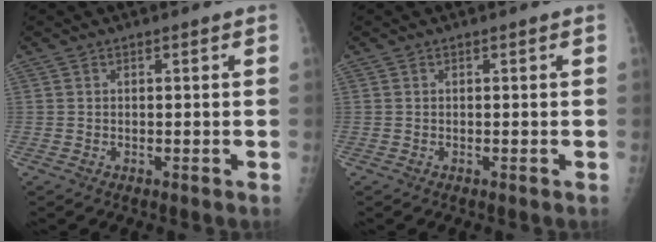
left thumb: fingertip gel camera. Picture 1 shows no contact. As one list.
[{"total": 0.0}]